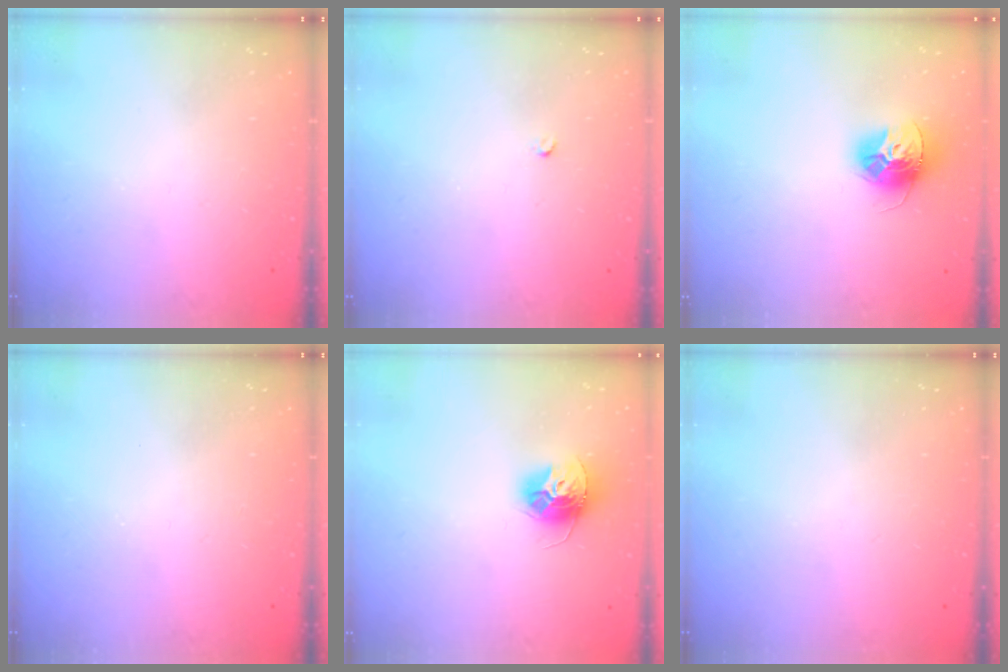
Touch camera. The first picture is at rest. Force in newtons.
{"total": 2.0, "press": 2.0, "slide": 0.3}
{"total": 12.7, "press": 12.7, "slide": 1.0}
{"total": 0.0}
{"total": 11.3, "press": 11.3, "slide": 0.7}
{"total": 0.0}